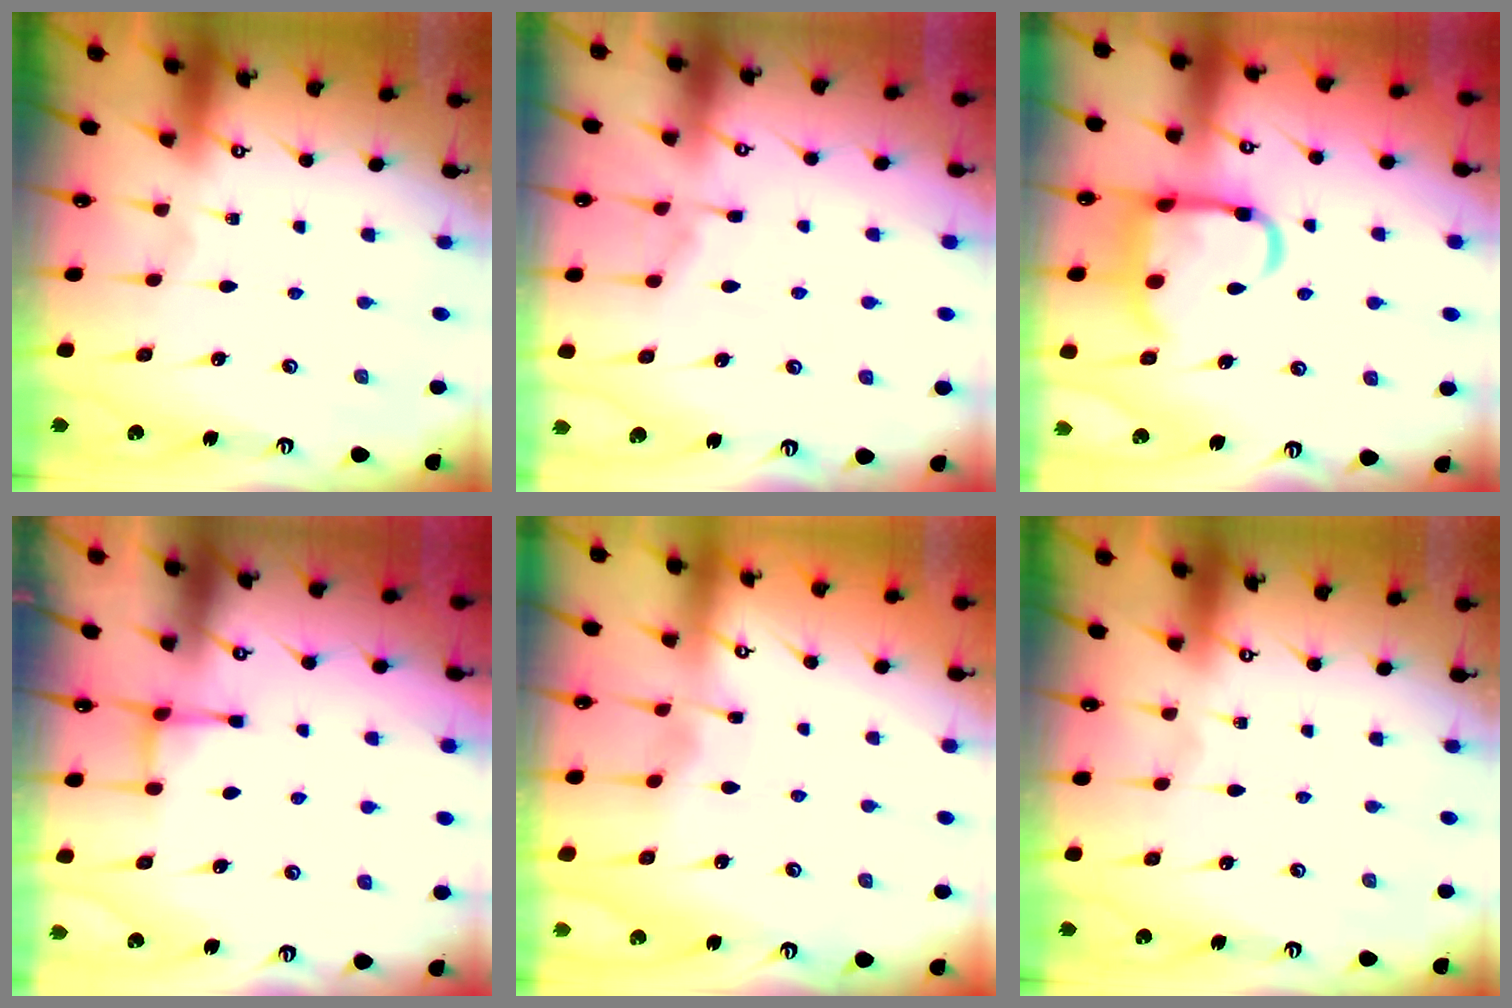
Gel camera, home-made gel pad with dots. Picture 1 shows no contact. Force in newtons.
{"total": 5.2, "press": 5.1, "slide": 0.7}
{"total": 15.7, "press": 15.5, "slide": 1.9}
{"total": 3.2, "press": 3.1, "slide": 0.7}
{"total": 2.9, "press": 2.9, "slide": 0.2}
{"total": 0.0}